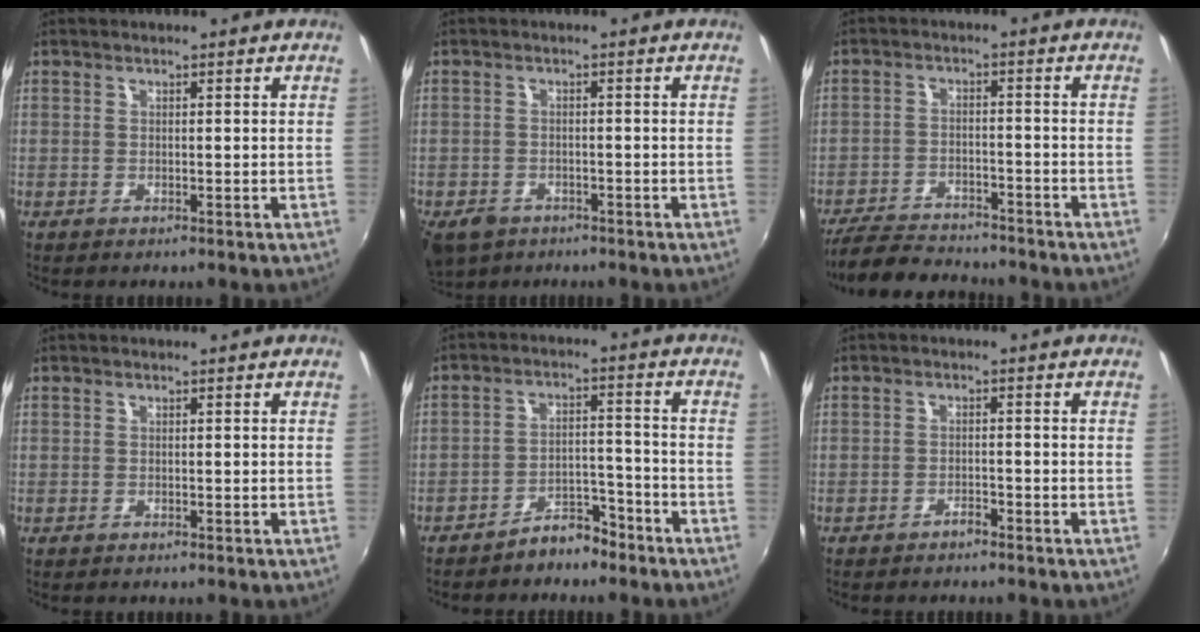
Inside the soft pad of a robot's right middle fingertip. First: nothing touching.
{"total": 6.3, "force": [-4.0, 4.1, 2.6], "torque": [-0.067, -0.011, -0.064]}
{"total": 11.1, "force": [-10.0, 2.9, 3.7], "torque": [-0.107, -0.011, -0.160]}
{"total": 0.0}
{"total": 6.3, "force": [-5.4, 2.5, 2.1], "torque": [-0.045, 0.023, -0.078]}
{"total": 1.8, "force": [-1.7, 0.4, 0.5], "torque": [-0.017, -0.001, -0.029]}